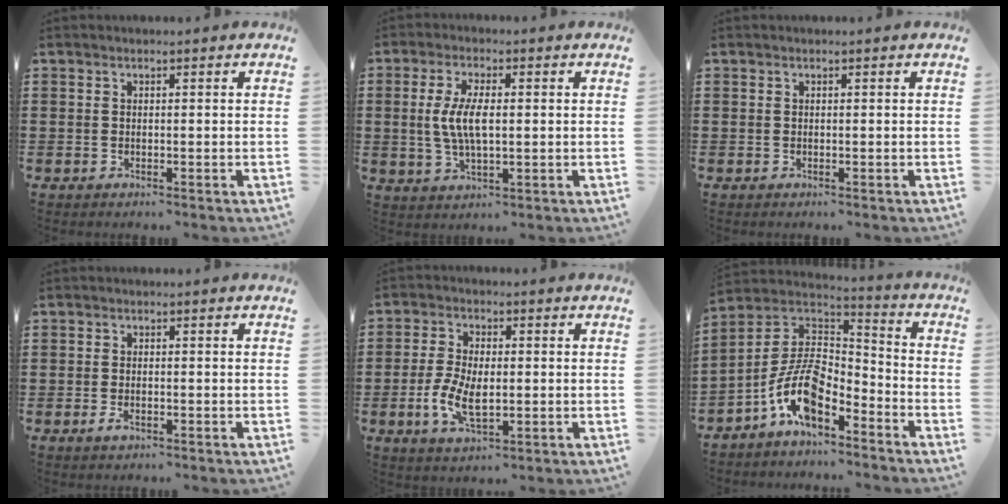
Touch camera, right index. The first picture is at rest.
{"total": 6.4, "force": [0.3, 2.5, 5.8], "torque": [-0.134, 0.000, -0.004]}
{"total": 0.0}
{"total": 1.4, "force": [-0.5, 0.4, 1.2], "torque": [-0.031, -0.008, -0.011]}
{"total": 6.3, "force": [-1.0, 3.1, 5.4], "torque": [-0.123, -0.003, -0.023]}
{"total": 10.6, "force": [-6.0, 4.5, 7.5], "torque": [-0.181, -0.006, -0.125]}